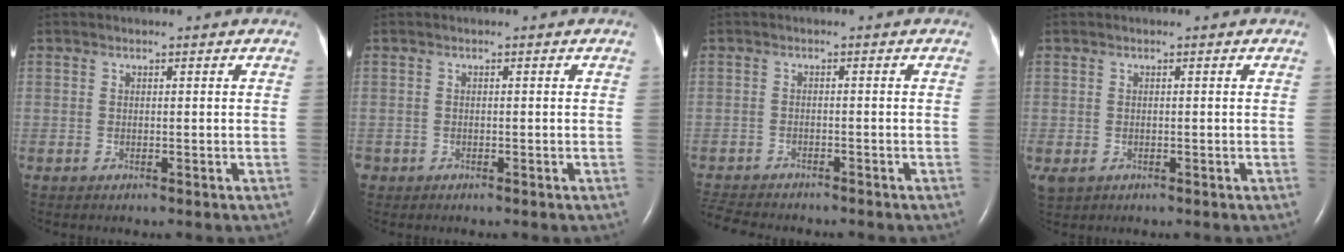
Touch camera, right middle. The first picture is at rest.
{"total": 0.7, "force": [-0.4, 0.6, 0.1], "torque": [-0.007, 0.003, -0.007]}
{"total": 7.4, "force": [-6.8, 1.4, 2.5], "torque": [-0.044, -0.012, -0.105]}
{"total": 2.2, "force": [-0.8, 1.6, 1.2], "torque": [-0.030, -0.005, -0.004]}